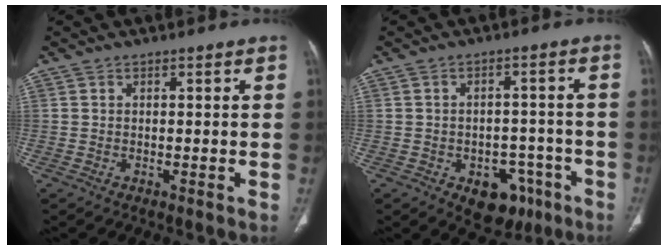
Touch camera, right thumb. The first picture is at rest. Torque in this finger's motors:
{"motor_torque": [4.72, 0.29, 0.51, -0.83, 0.01]}